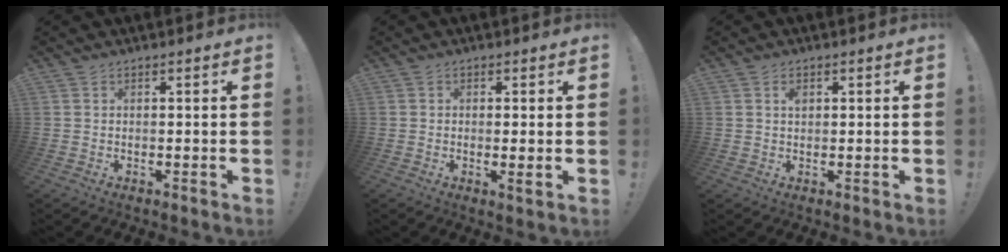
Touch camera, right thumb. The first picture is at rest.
{"total": 2.4, "force": [0.1, 0.0, 2.4], "torque": [-0.034, -0.007, -0.001]}
{"total": 1.5, "force": [0.6, 1.0, 0.9], "torque": [-0.005, -0.005, 0.008]}